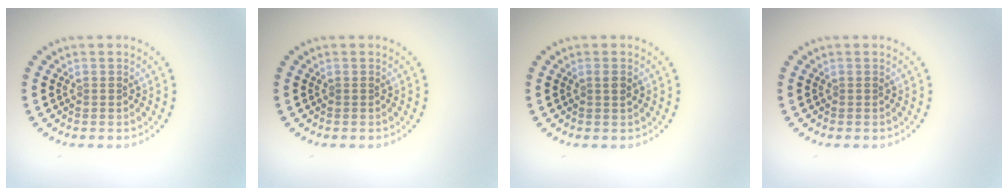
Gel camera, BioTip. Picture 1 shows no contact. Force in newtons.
{"total": 0.0}
{"total": 0.9, "press": 0.8, "slide": 0.5}
{"total": 0.0}